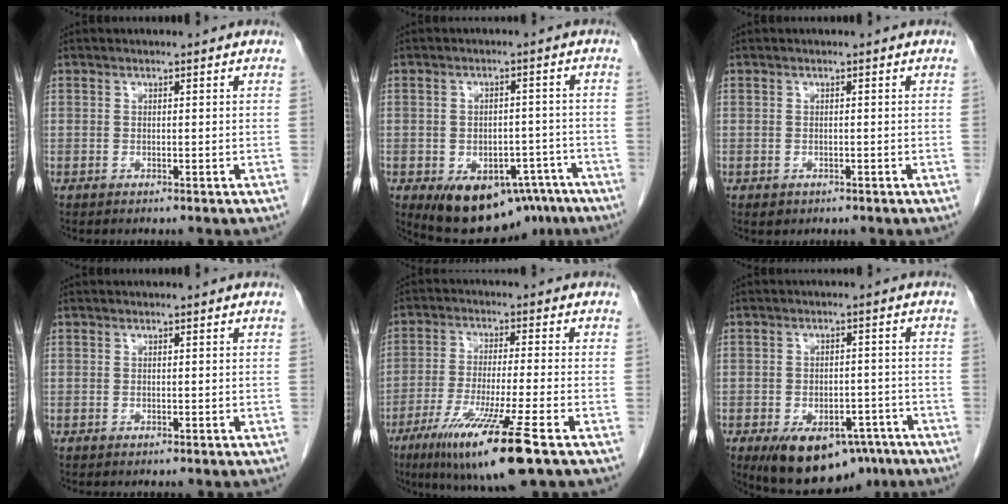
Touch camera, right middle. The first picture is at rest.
{"total": 14.0, "force": [-8.3, 8.2, 7.6], "torque": [-0.110, 0.011, -0.109]}
{"total": 0.9, "force": [-0.5, 0.7, 0.3], "torque": [-0.008, 0.001, -0.002]}
{"total": 0.0}
{"total": 13.6, "force": [-7.5, -0.2, 11.4], "torque": [-0.212, -0.043, -0.129]}
{"total": 13.5, "force": [-8.4, 7.4, 7.5], "torque": [-0.122, 0.002, -0.116]}